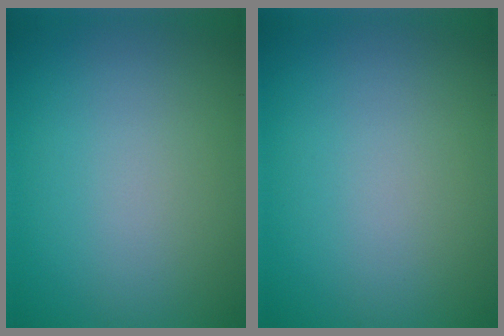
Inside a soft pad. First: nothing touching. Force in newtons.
{"total": 0.0}